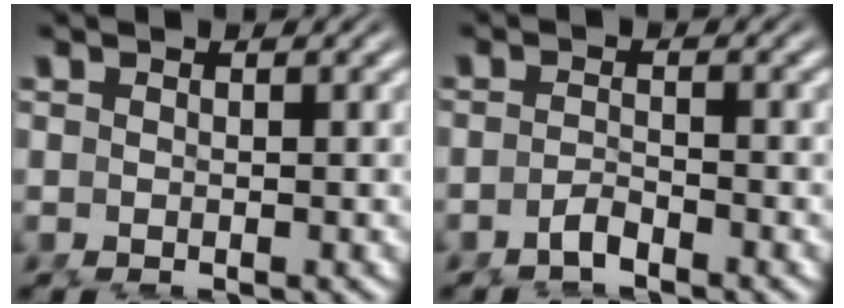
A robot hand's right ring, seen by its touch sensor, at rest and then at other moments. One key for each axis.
{"total": 1.4, "fx": -1.2, "fy": -0.5, "fz": 0.4, "tx": -0.002, "ty": 0.000, "tz": -0.022}